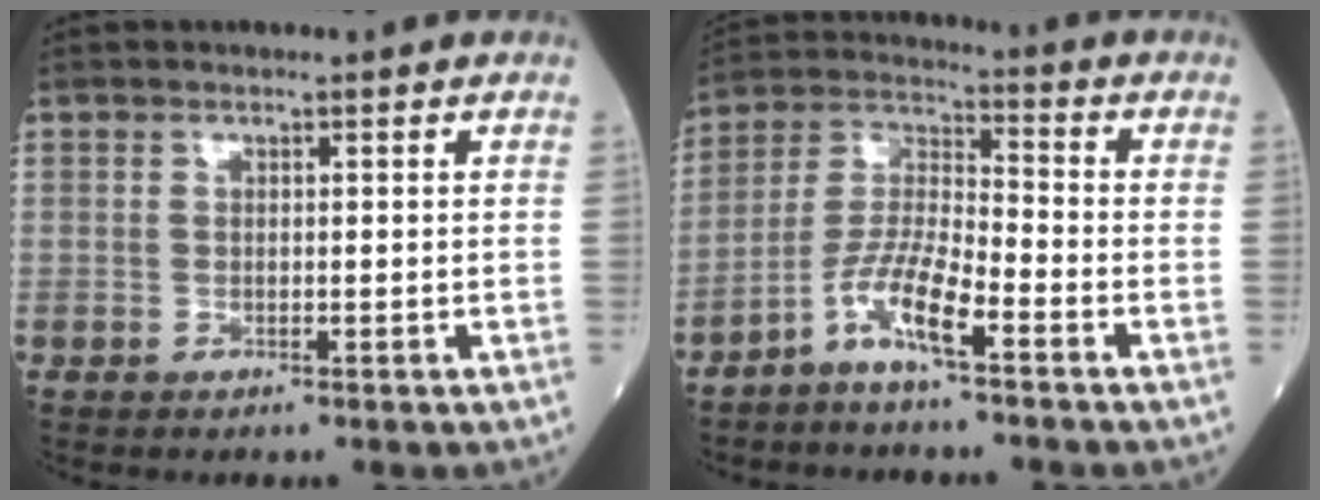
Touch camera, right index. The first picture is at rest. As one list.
[{"total": 8.4, "force": [-5.1, 1.0, 6.6], "torque": [-0.143, 0.001, -0.106]}]